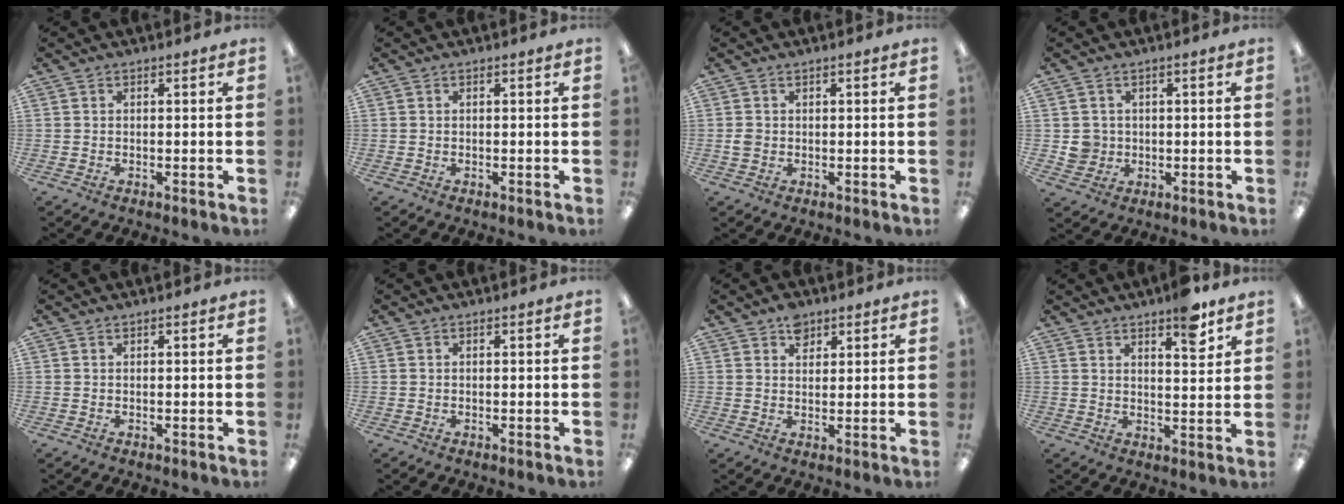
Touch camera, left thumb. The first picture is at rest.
{"total": 0.0}
{"total": 1.5, "force": [0.0, 1.4, 0.7], "torque": [-0.013, 0.004, -0.001]}
{"total": 4.0, "force": [0.4, 4.0, 0.6], "torque": [-0.010, 0.006, 0.008]}
{"total": 0.0}
{"total": 0.0}
{"total": 4.1, "force": [2.7, 2.6, 1.6], "torque": [-0.014, -0.008, 0.047]}
{"total": 7.4, "force": [5.5, 2.2, 4.5], "torque": [-0.046, -0.035, 0.087]}